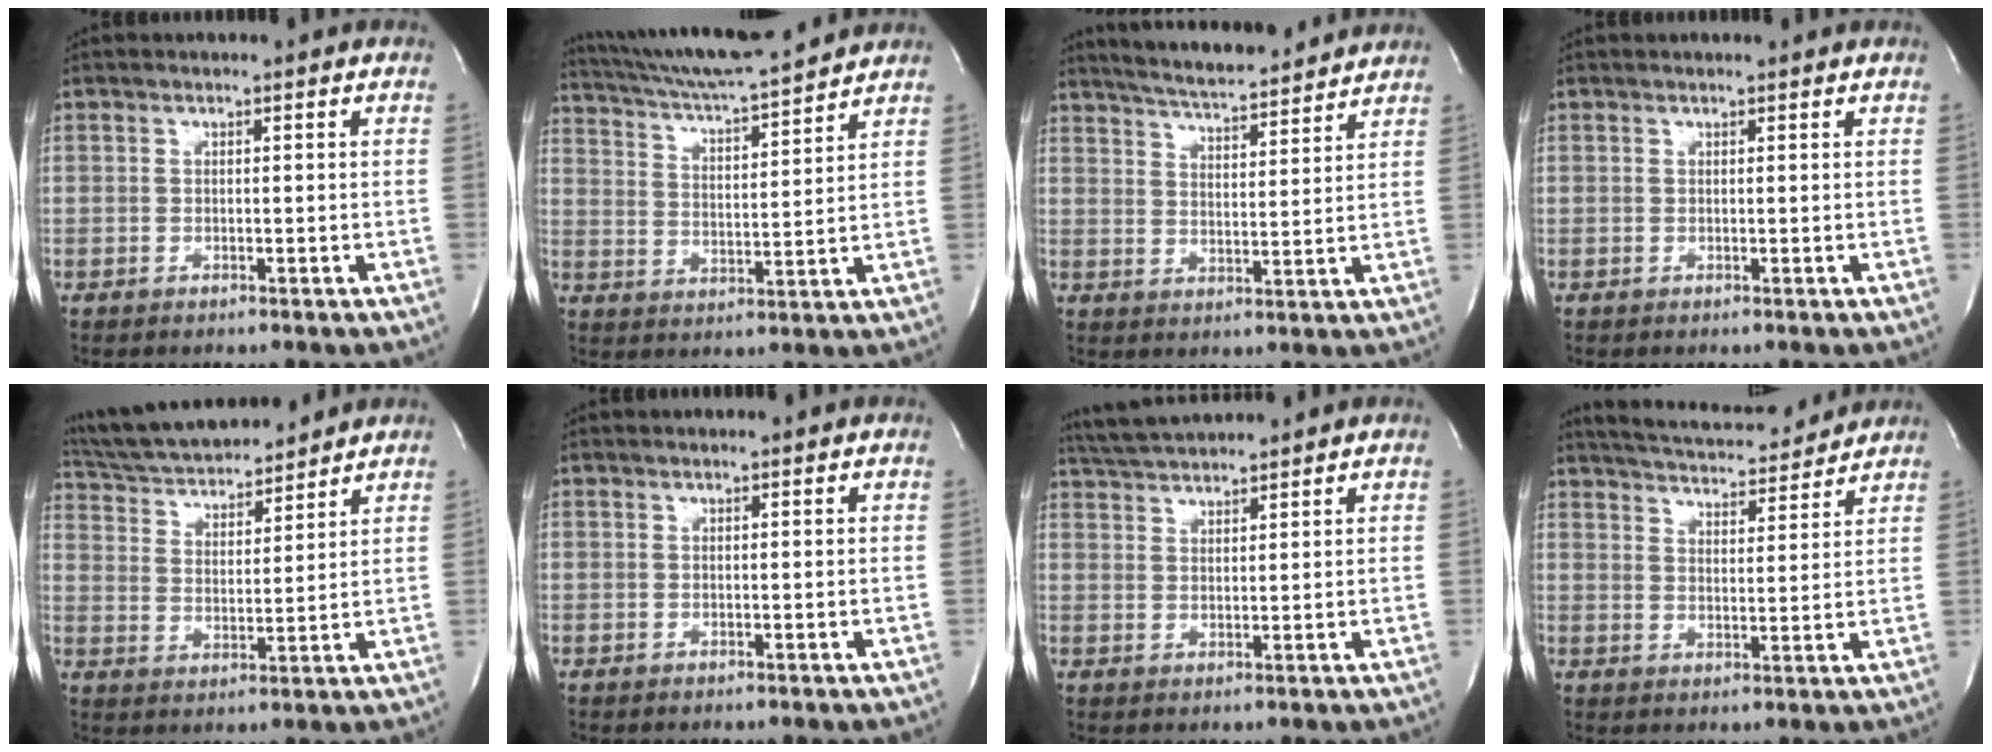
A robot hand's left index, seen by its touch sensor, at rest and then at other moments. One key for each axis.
{"total": 16.8, "fx": 15.5, "fy": 0.6, "fz": 6.5, "tx": -0.122, "ty": 0.017, "tz": 0.245}
{"total": 14.1, "fx": 13.0, "fy": 1.6, "fz": 5.1, "tx": -0.091, "ty": 0.012, "tz": 0.193}
{"total": 1.7, "fx": 1.6, "fy": 0.1, "fz": 0.6, "tx": -0.011, "ty": 0.014, "tz": 0.020}
{"total": 15.9, "fx": 14.7, "fy": 2.8, "fz": 5.4, "tx": -0.098, "ty": 0.026, "tz": 0.249}
{"total": 1.4, "fx": 1.3, "fy": 0.1, "fz": 0.5, "tx": -0.010, "ty": 0.012, "tz": 0.017}
{"total": 7.2, "fx": 6.9, "fy": 0.2, "fz": 2.0, "tx": -0.046, "ty": 0.031, "tz": 0.124}
{"total": 14.1, "fx": 13.2, "fy": 2.5, "fz": 4.3, "tx": -0.072, "ty": 0.019, "tz": 0.191}